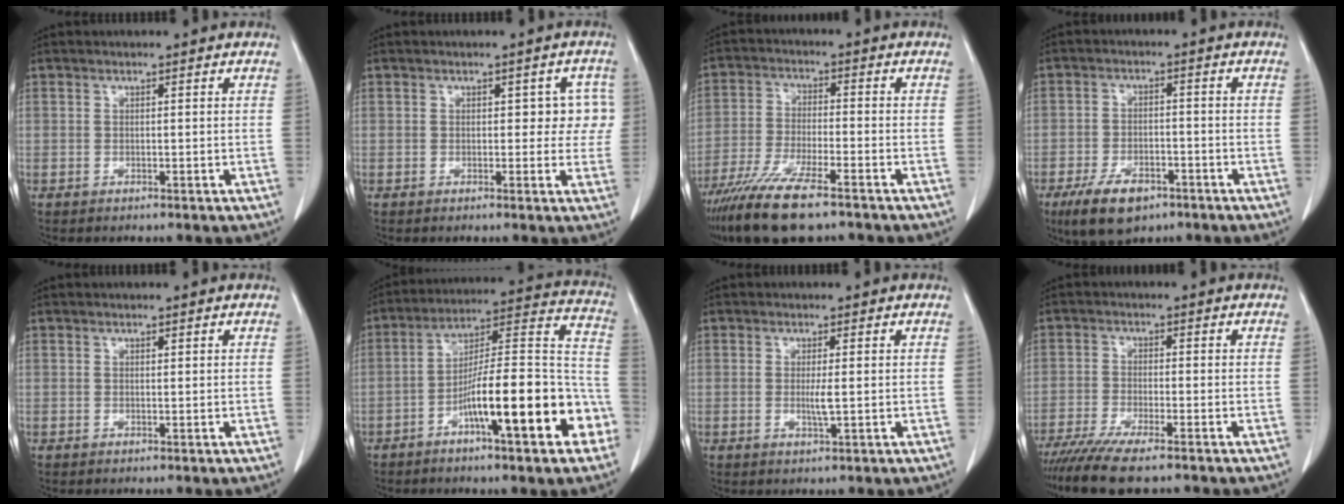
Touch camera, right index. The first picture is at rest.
{"total": 3.8, "force": [0.6, 2.5, 2.8], "torque": [-0.014, 0.021, 0.005]}
{"total": 12.4, "force": [-8.9, 2.0, 8.3], "torque": [-0.157, -0.032, -0.156]}
{"total": 8.0, "force": [-5.1, 3.8, 4.9], "torque": [-0.096, -0.007, -0.083]}
{"total": 0.0}
{"total": 19.1, "force": [-7.8, 3.3, 17.1], "torque": [-0.229, 0.029, -0.115]}
{"total": 2.1, "force": [-0.1, 0.0, 2.1], "torque": [-0.043, -0.005, -0.002]}
{"total": 9.9, "force": [-7.9, 0.8, 5.9], "torque": [-0.094, -0.024, -0.129]}